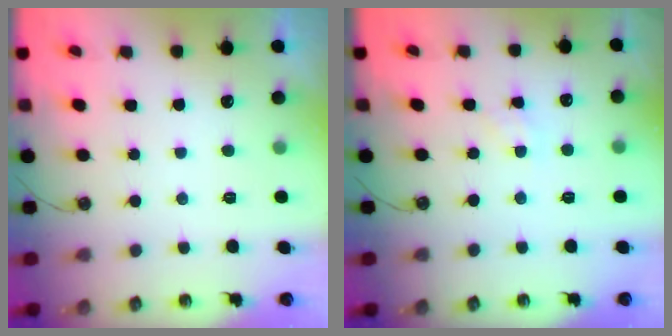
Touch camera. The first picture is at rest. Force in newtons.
{"total": 1.4, "press": 1.4, "slide": 0.2}